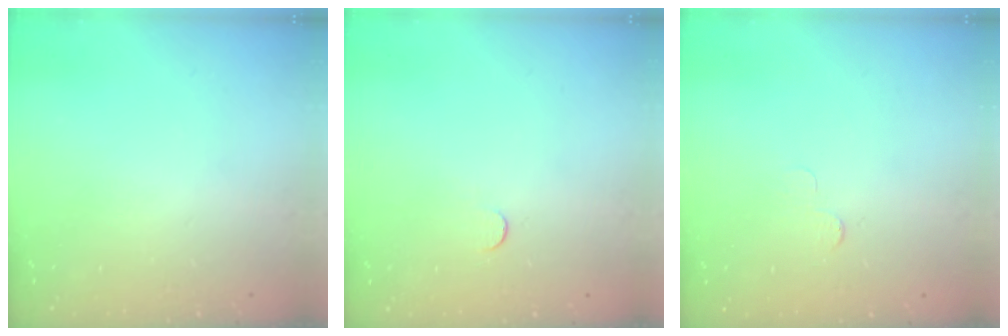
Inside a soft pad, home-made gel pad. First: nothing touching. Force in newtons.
{"total": 3.3, "press": 3.3, "slide": 0.3}
{"total": 2.1, "press": 2.1, "slide": 0.2}